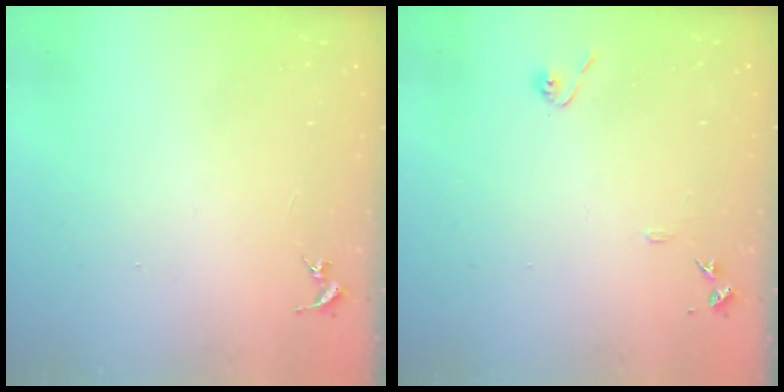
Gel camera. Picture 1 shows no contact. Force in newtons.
{"total": 7.9, "press": 7.9, "slide": 0.8}